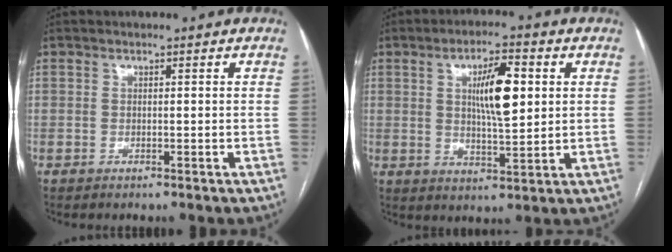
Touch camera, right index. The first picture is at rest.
{"total": 8.9, "force": [2.0, 2.1, 8.4], "torque": [-0.143, 0.004, 0.037]}